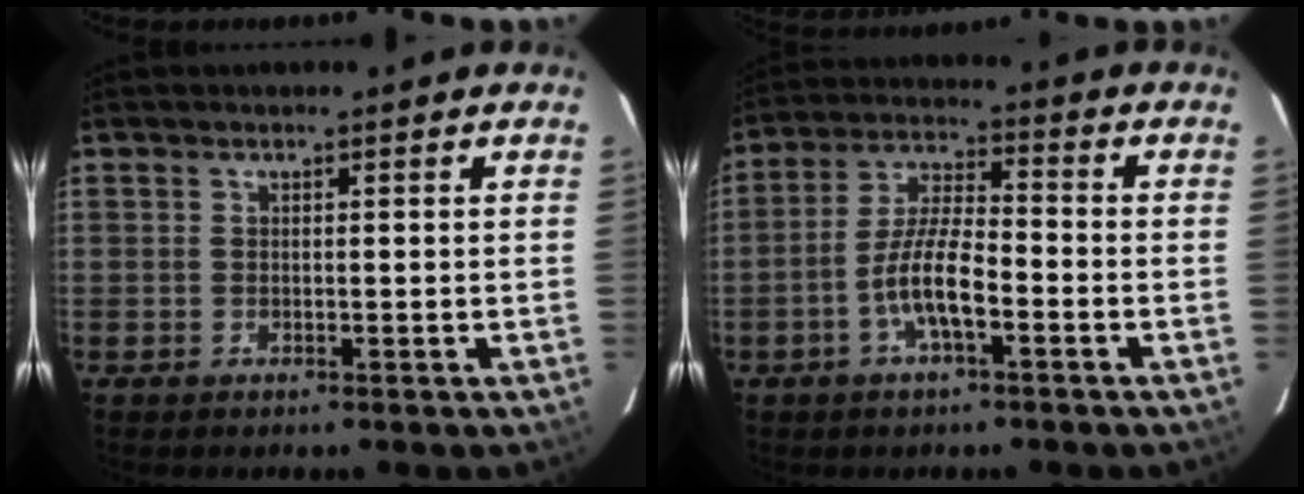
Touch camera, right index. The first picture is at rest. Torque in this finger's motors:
{"motor_torque": [1.02, -0.87, 0.66, 0.18]}